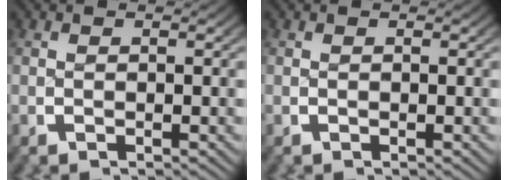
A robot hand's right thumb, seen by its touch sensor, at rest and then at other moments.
{"total": 0.0}